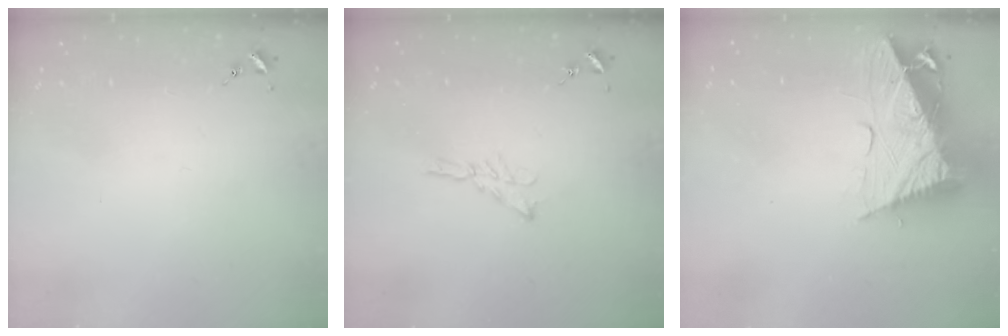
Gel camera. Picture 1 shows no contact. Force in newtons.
{"total": 5.8, "press": 5.7, "slide": 0.6}
{"total": 16.6, "press": 16.5, "slide": 1.5}